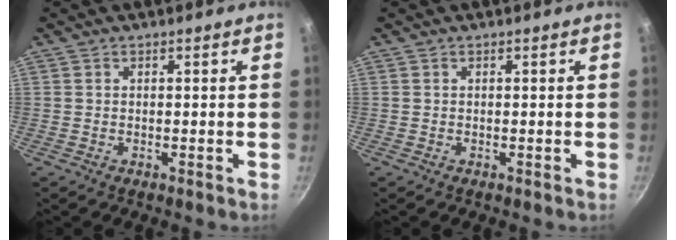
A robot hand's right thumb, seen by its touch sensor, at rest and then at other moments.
{"total": 0.0}